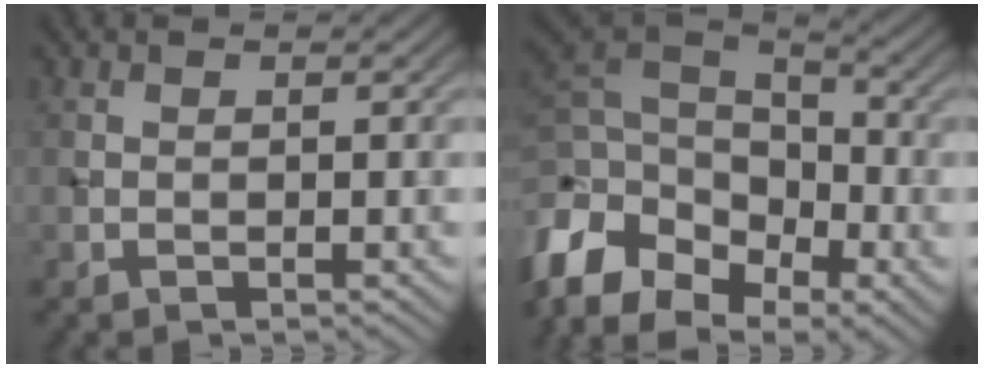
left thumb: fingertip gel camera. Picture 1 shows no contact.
{"total": 14.9, "force": [-5.4, 10.5, 9.0], "torque": [-0.260, -0.016, -0.090]}